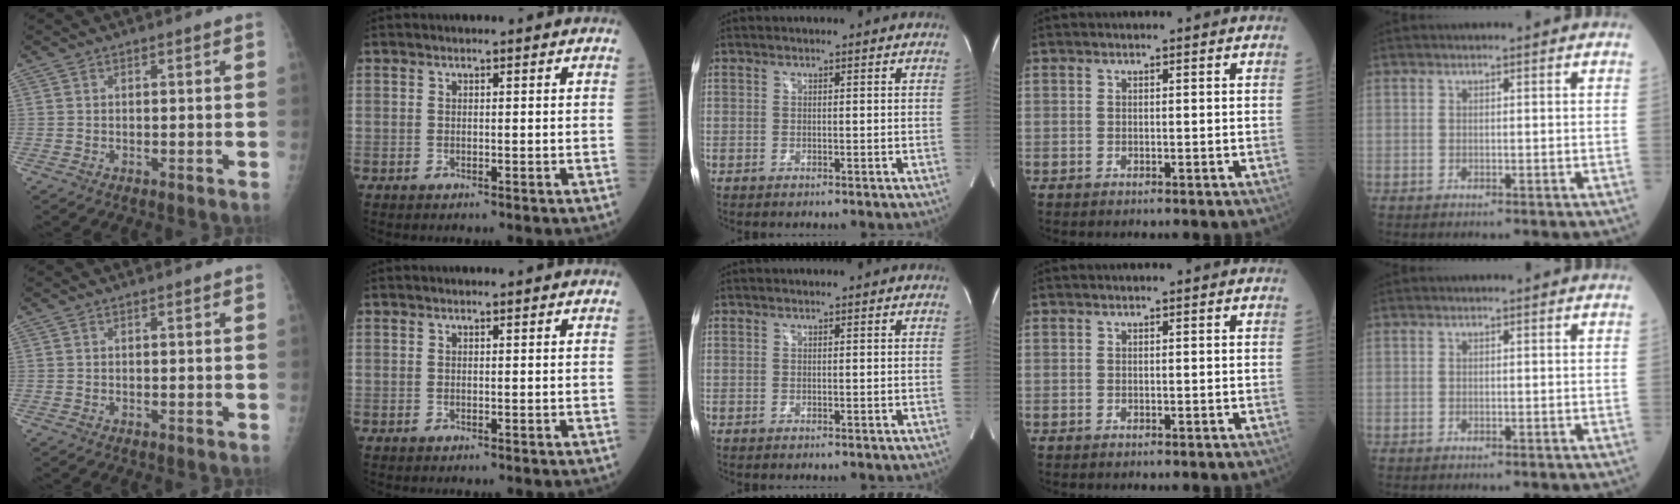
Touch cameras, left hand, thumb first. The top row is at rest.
{}